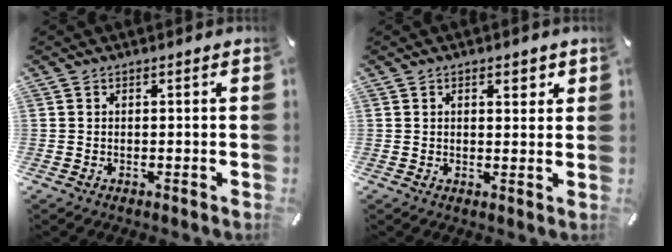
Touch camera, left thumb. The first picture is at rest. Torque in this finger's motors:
{"motor_torque": [0.65, 0.08, 0.29, -0.55, 0.08]}